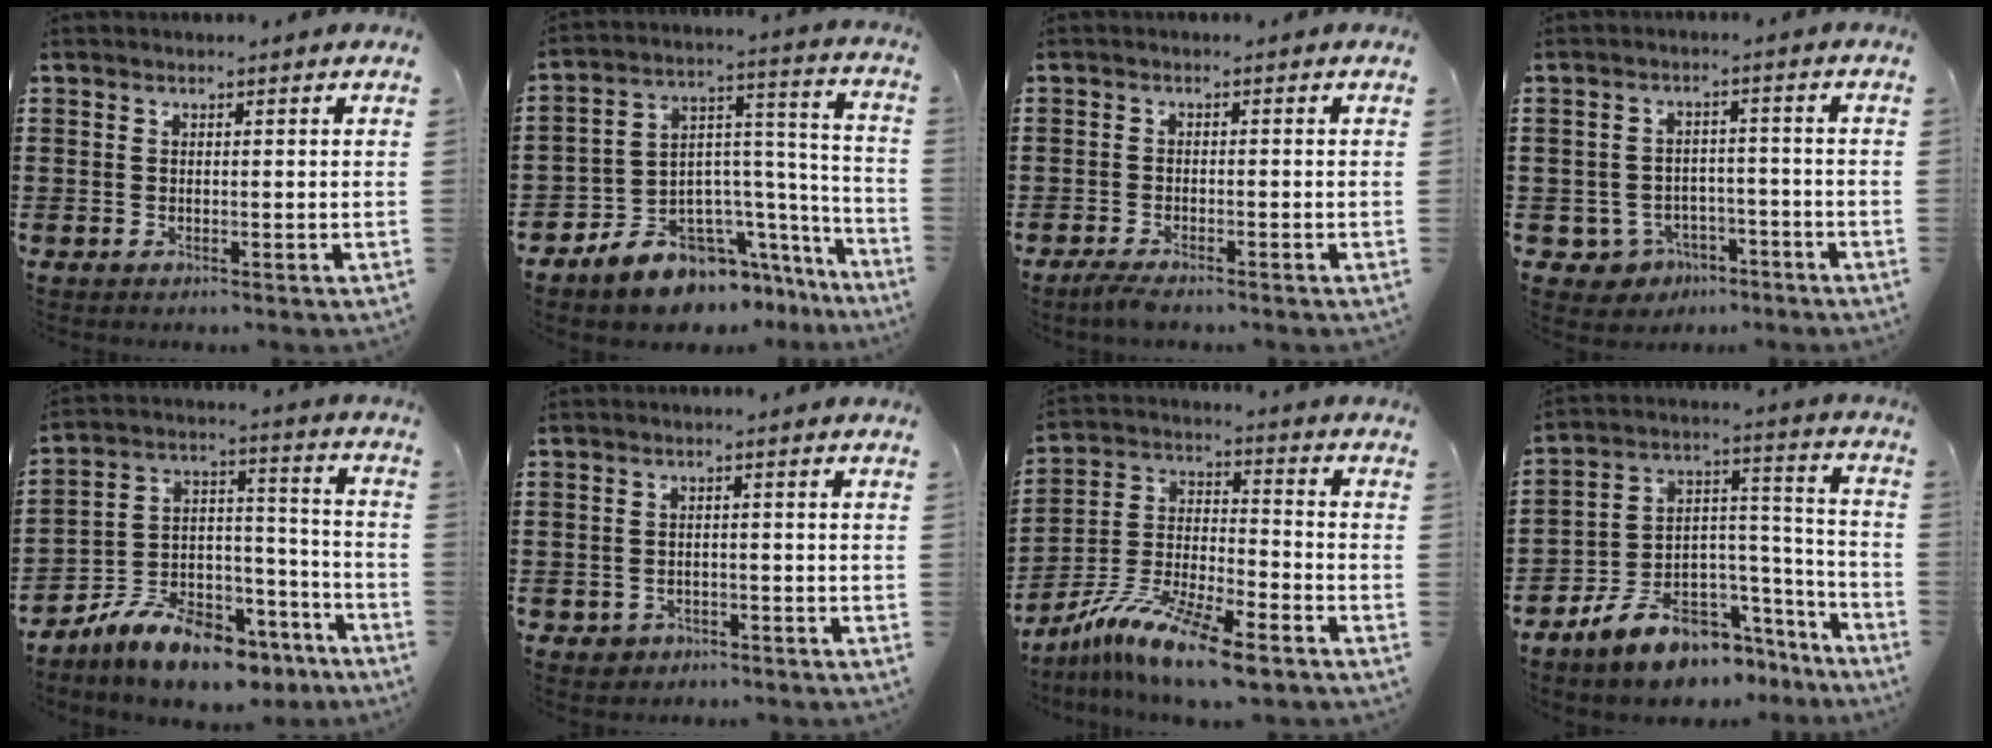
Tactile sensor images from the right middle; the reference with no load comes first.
{"total": 8.3, "force": [-7.2, 3.9, 1.3], "torque": [-0.046, -0.003, -0.140]}
{"total": 1.9, "force": [-1.6, 0.1, 1.0], "torque": [-0.033, -0.006, -0.034]}
{"total": 3.8, "force": [-2.9, 2.4, 0.7], "torque": [-0.030, 0.006, -0.060]}
{"total": 10.5, "force": [-9.1, 3.4, 4.0], "torque": [-0.080, 0.037, -0.177]}
{"total": 1.5, "force": [-1.1, 1.0, 0.1], "torque": [-0.007, 0.001, -0.026]}
{"total": 11.5, "force": [-9.2, 1.3, 6.7], "torque": [-0.141, 0.010, -0.182]}
{"total": 9.3, "force": [-7.3, 4.8, 3.1], "torque": [-0.071, 0.019, -0.138]}